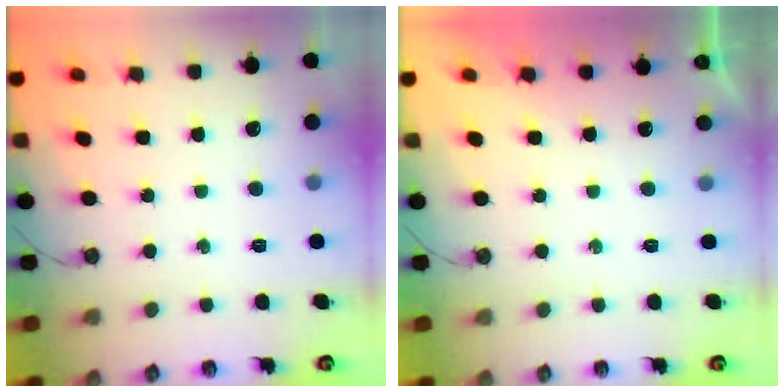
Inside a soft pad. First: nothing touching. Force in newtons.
{"total": 0.0}